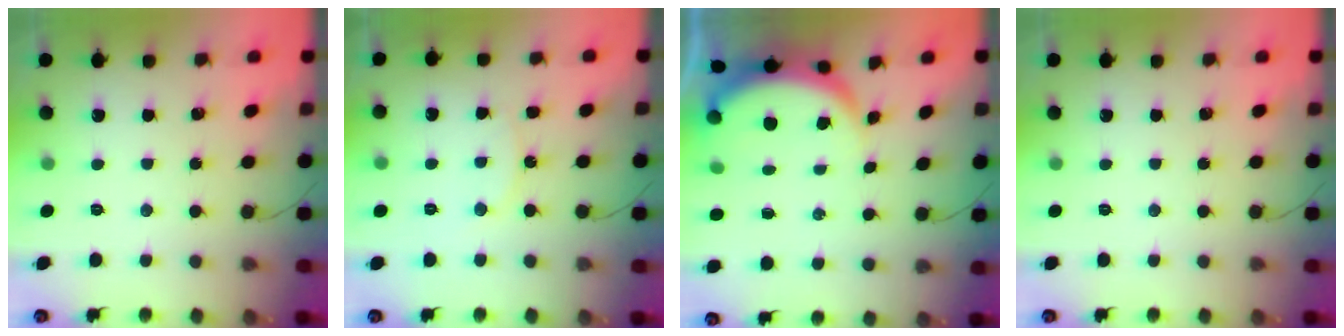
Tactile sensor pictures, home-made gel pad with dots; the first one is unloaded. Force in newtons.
{"total": 8.6, "press": 8.6, "slide": 0.2}
{"total": 5.6, "press": 5.5, "slide": 1.3}
{"total": 0.0}